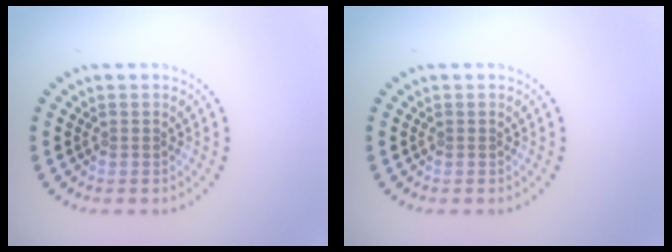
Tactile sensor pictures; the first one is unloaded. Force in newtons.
{"total": 0.0}